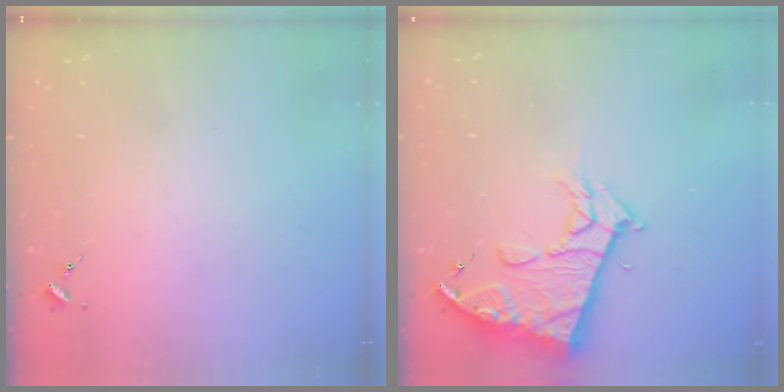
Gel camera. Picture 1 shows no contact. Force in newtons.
{"total": 14.1, "press": 14.0, "slide": 1.5}